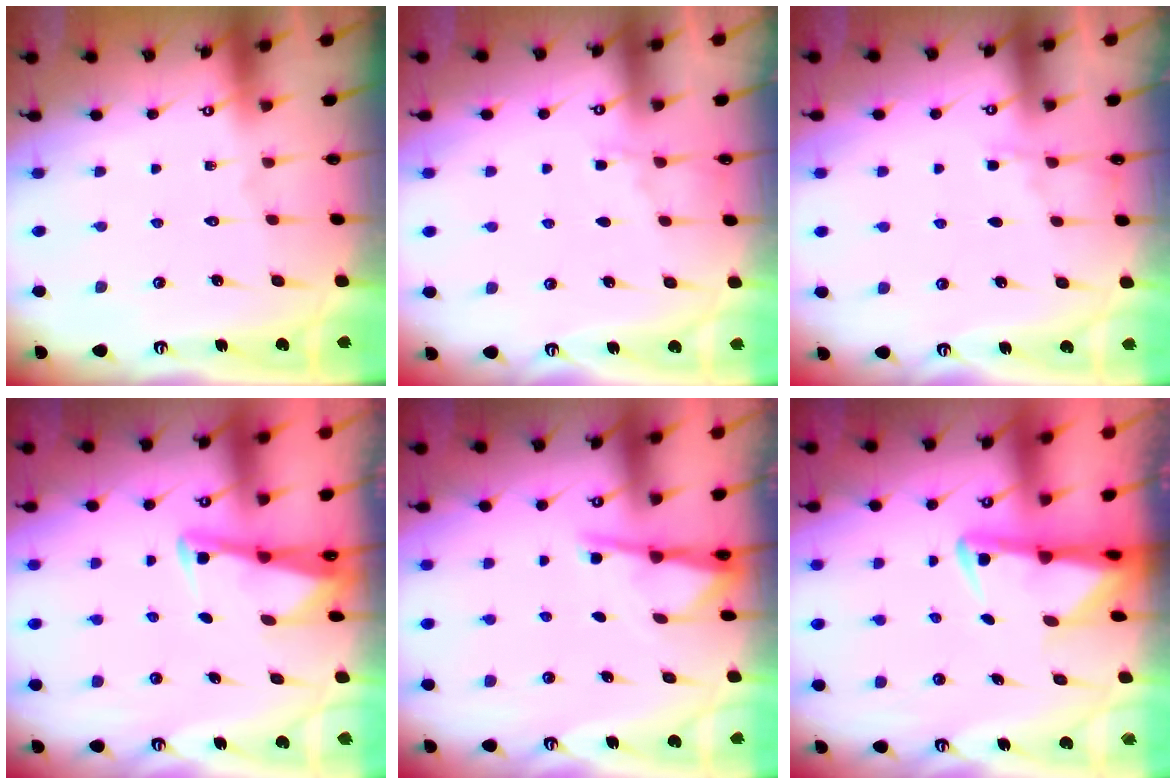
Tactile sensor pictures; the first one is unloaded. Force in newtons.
{"total": 2.7, "press": 2.6, "slide": 0.4}
{"total": 2.2, "press": 2.2, "slide": 0.4}
{"total": 2.9, "press": 2.9, "slide": 0.3}
{"total": 2.4, "press": 2.4, "slide": 0.3}
{"total": 3.5, "press": 3.4, "slide": 0.6}